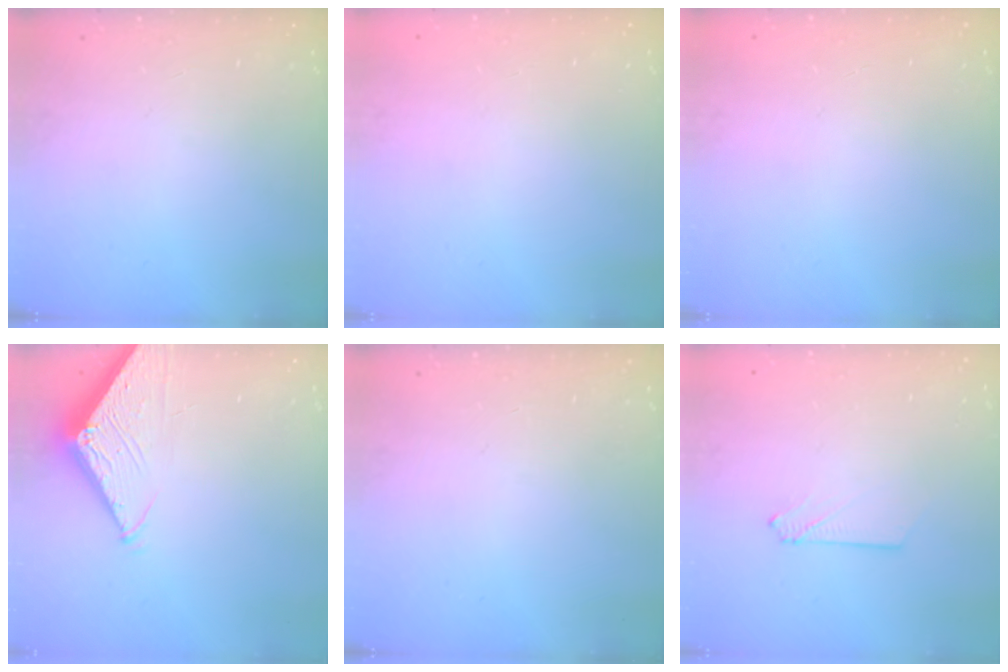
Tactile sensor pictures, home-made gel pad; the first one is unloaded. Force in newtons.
{"total": 0.0}
{"total": 0.0}
{"total": 5.7, "press": 5.6, "slide": 0.6}
{"total": 0.0}
{"total": 2.2, "press": 2.1, "slide": 0.3}